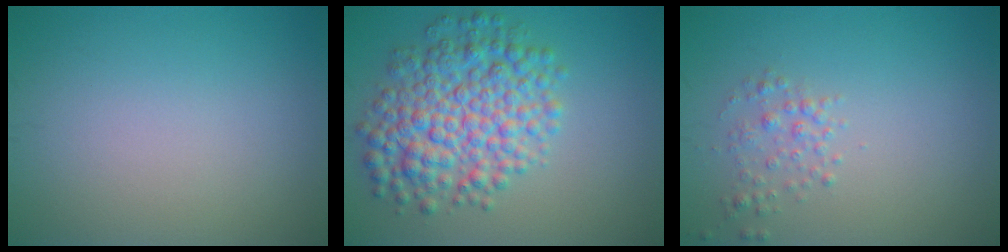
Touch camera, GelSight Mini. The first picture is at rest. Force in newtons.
{"total": 7.4, "press": 7.4, "slide": 0.1}
{"total": 1.6, "press": 1.6, "slide": 0.1}